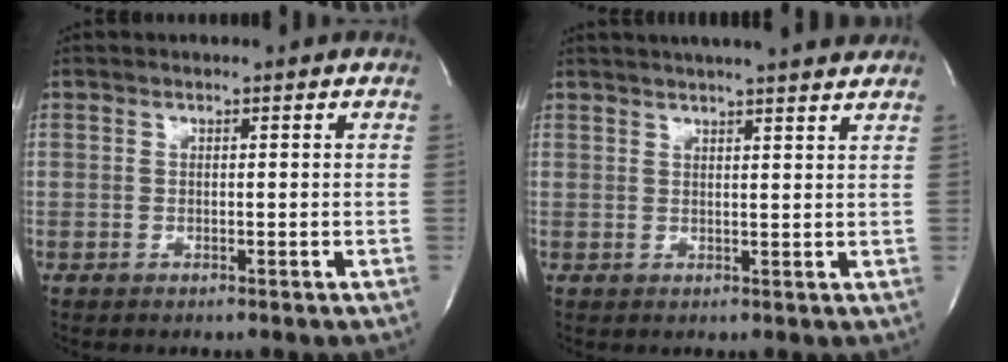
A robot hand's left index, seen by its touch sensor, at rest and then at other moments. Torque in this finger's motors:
{"motor_torque": [-0.10, -0.01, 0.46, 0.10]}